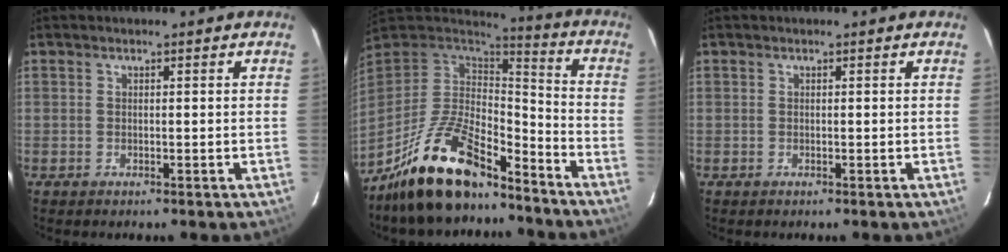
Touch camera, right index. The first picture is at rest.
{"total": 19.9, "force": [-14.7, 7.0, 11.5], "torque": [-0.231, -0.012, -0.255]}
{"total": 0.0}